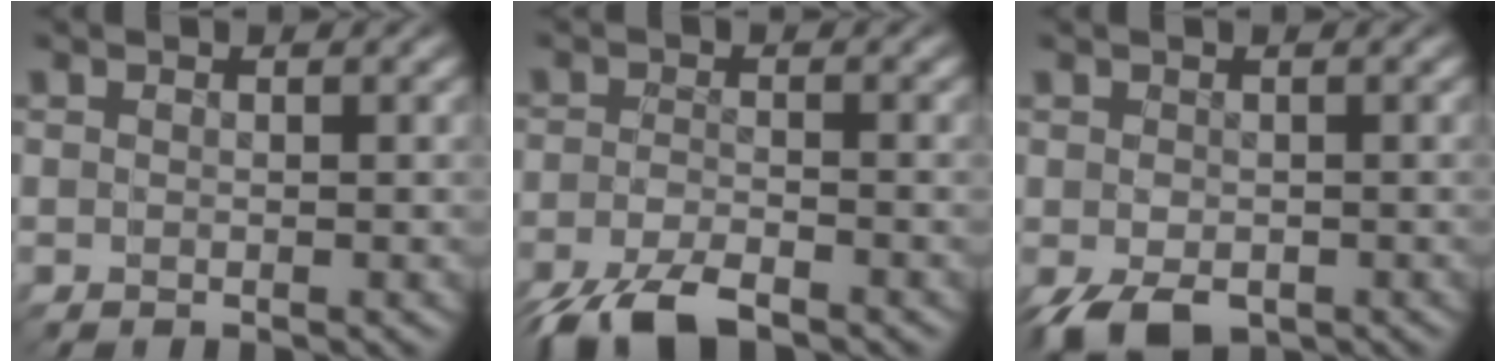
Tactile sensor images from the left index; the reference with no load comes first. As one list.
[{"total": 5.5, "force": [-5.4, -0.6, -0.4], "torque": [-0.017, -0.020, -0.080]}, {"total": 2.5, "force": [-1.6, 1.8, 0.7], "torque": [-0.013, -0.019, -0.011]}]